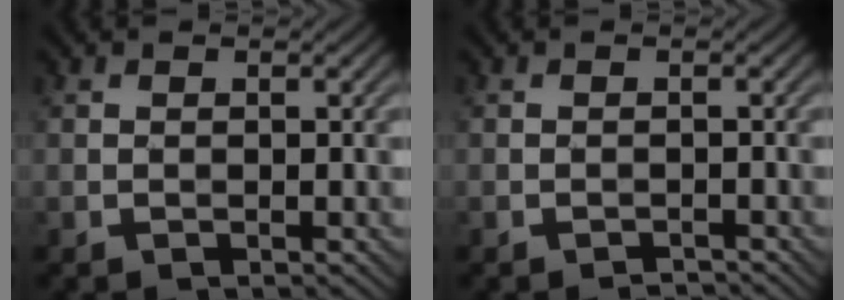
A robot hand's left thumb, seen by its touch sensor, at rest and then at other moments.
{"total": 0.8, "force": [-0.7, -0.2, -0.4], "torque": [0.006, 0.005, -0.014]}